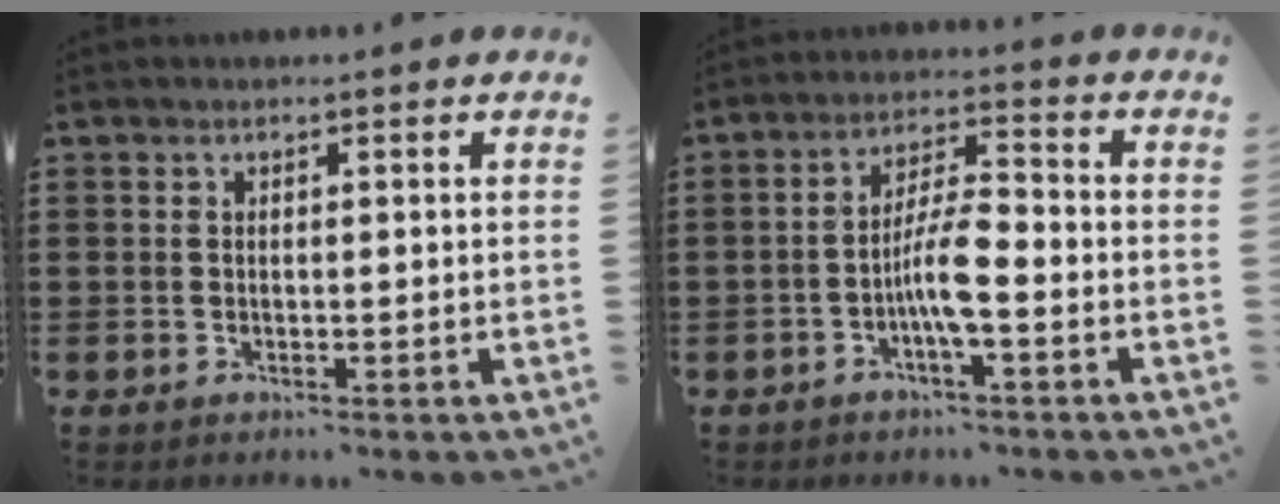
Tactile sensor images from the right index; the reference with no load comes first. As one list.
[{"total": 6.2, "force": [-2.1, 1.3, 5.7], "torque": [-0.113, 0.000, -0.043]}]